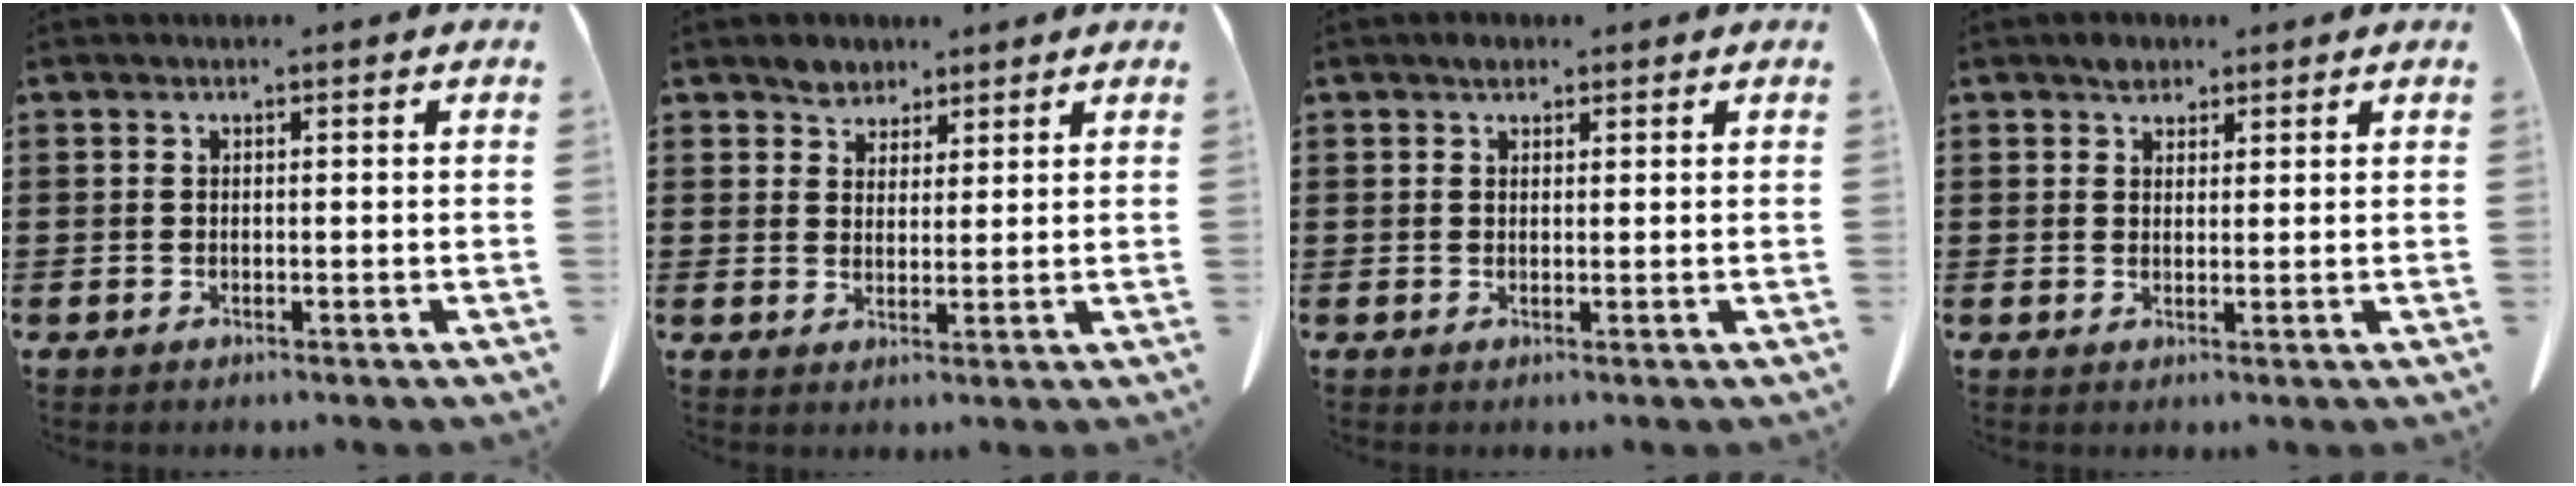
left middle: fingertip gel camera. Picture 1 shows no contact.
{"total": 3.3, "force": [2.7, 1.9, 0.5], "torque": [-0.018, 0.007, 0.054]}
{"total": 1.4, "force": [1.0, 0.7, 0.6], "torque": [-0.007, -0.002, 0.018]}
{"total": 2.2, "force": [1.8, 1.1, 0.6], "torque": [-0.007, -0.002, 0.034]}